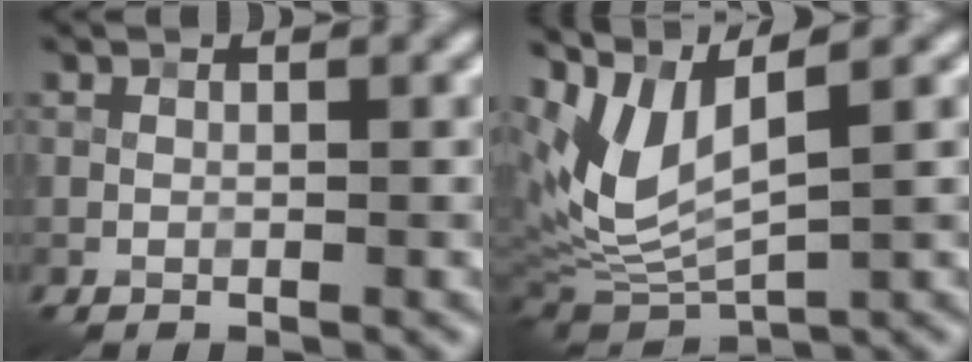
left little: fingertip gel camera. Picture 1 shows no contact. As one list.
[{"total": 7.0, "force": [2.8, 2.9, 5.7], "torque": [-0.131, -0.006, 0.057]}]